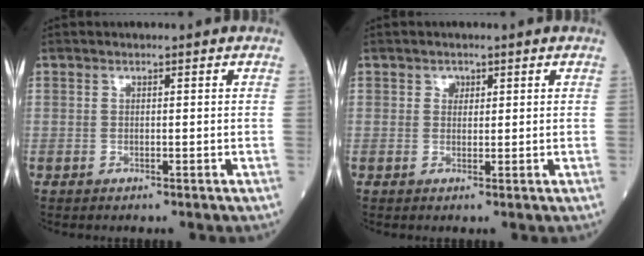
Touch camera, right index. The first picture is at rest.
{"total": 0.9, "force": [0.4, 0.8, 0.3], "torque": [-0.004, -0.001, 0.005]}